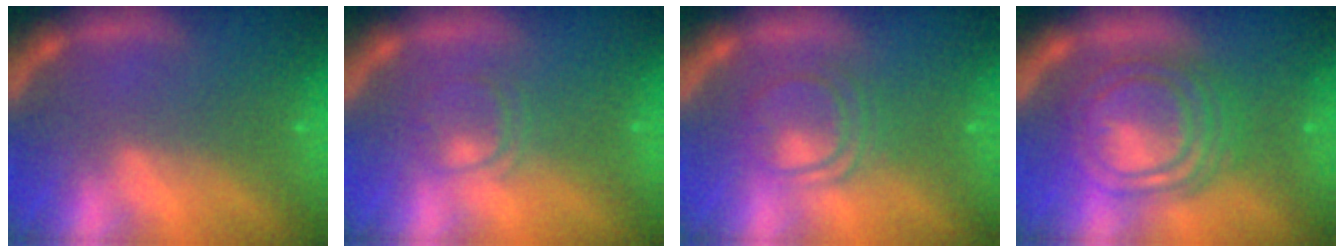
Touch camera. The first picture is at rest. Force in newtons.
{"total": 2.4}
{"total": 4.5}
{"total": 9.5}